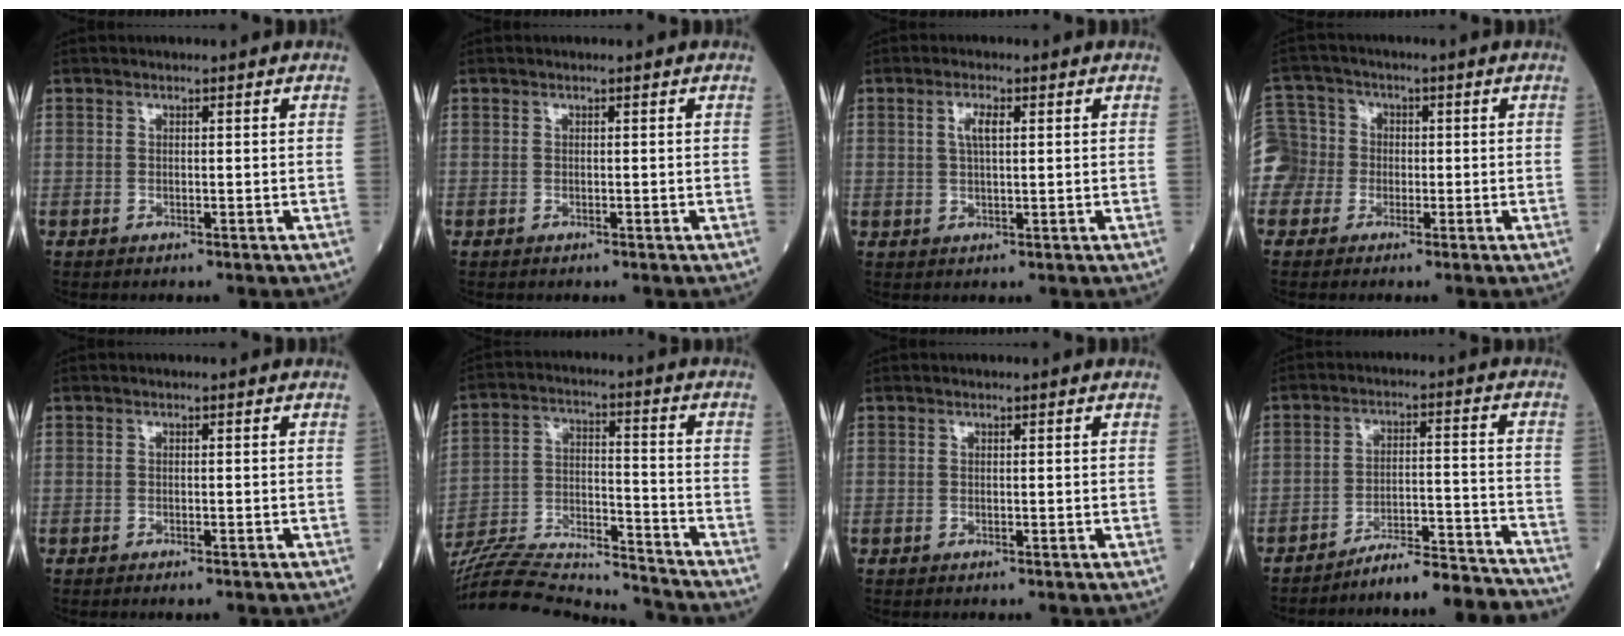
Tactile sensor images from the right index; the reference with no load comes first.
{"total": 0.0}
{"total": 2.8, "force": [0.9, 0.7, 2.5], "torque": [-0.055, 0.003, 0.020]}
{"total": 7.7, "force": [-1.9, 7.5, 0.5], "torque": [-0.028, 0.034, -0.035]}
{"total": 1.4, "force": [-1.2, 0.1, 0.7], "torque": [-0.013, -0.003, -0.013]}
{"total": 21.8, "force": [-20.9, 1.6, 6.1], "torque": [-0.146, -0.004, -0.337]}
{"total": 0.0}
{"total": 13.8, "force": [-13.6, -0.2, 2.5], "torque": [-0.017, 0.027, -0.192]}